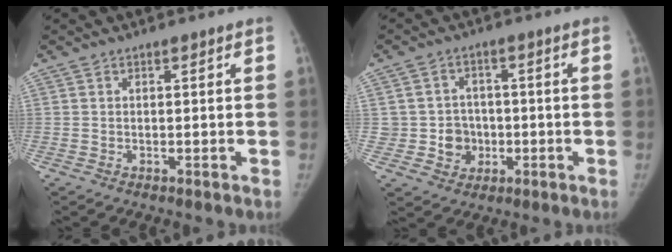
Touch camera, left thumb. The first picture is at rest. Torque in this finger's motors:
{"motor_torque": [-0.09, 0.05, 0.33, 0.16, -0.03]}